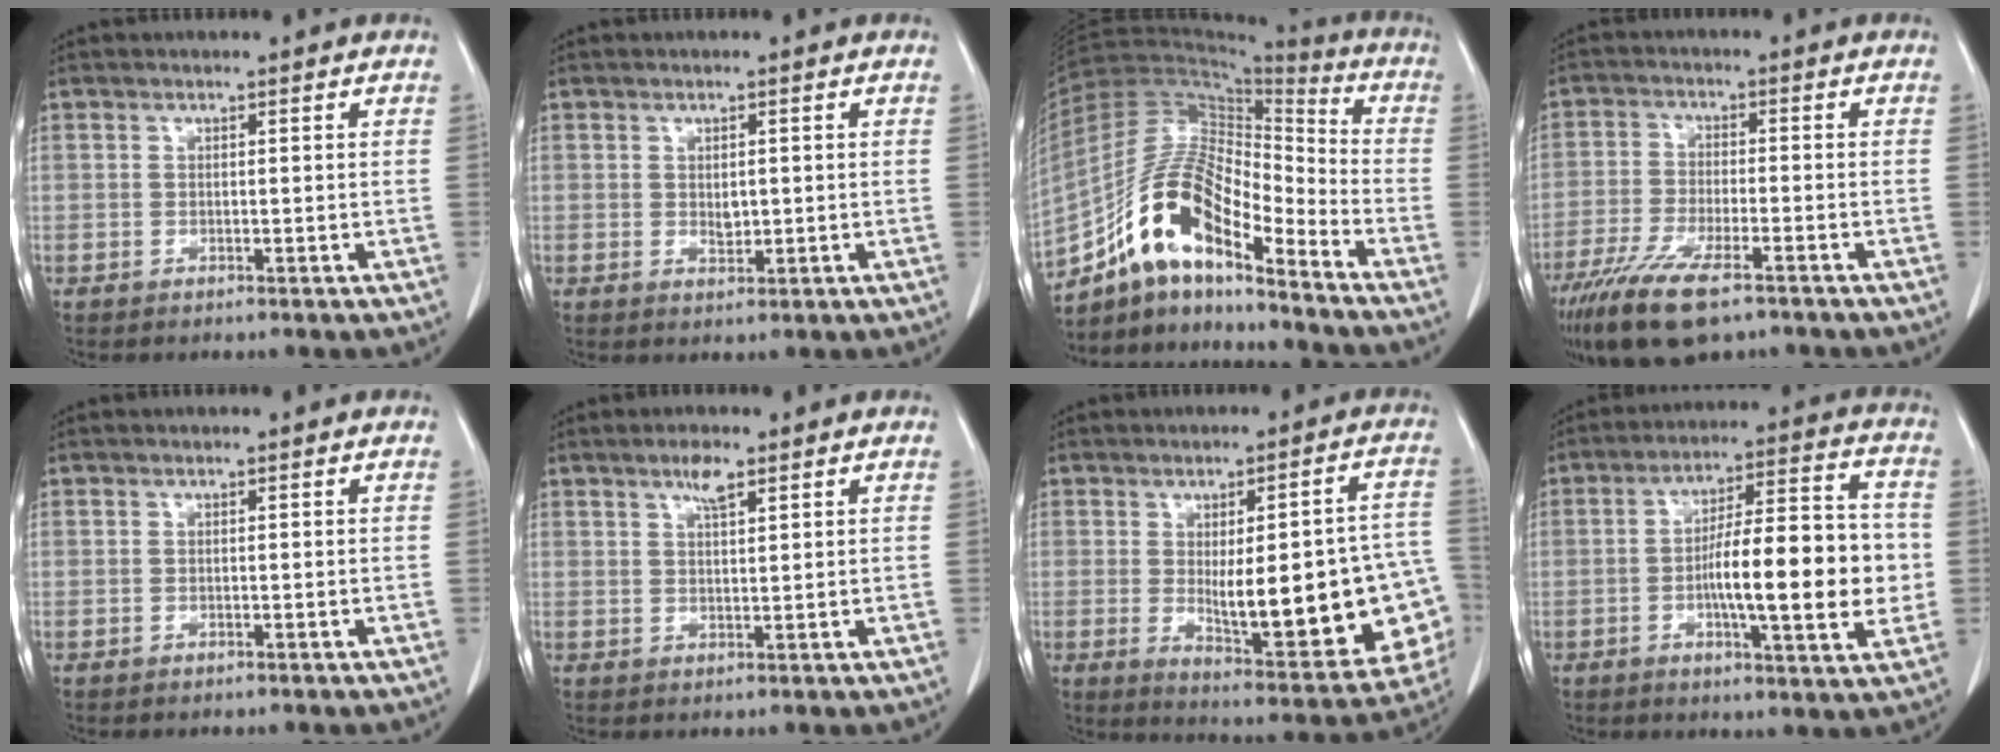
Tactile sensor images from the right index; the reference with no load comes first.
{"total": 1.9, "force": [0.2, 1.1, 1.5], "torque": [-0.024, -0.003, 0.009]}
{"total": 14.7, "force": [-10.4, 4.0, 9.6], "torque": [-0.185, 0.036, -0.185]}
{"total": 11.6, "force": [-7.9, 3.0, 7.9], "torque": [-0.146, -0.024, -0.135]}
{"total": 0.0}
{"total": 3.1, "force": [2.0, 0.7, 2.3], "torque": [-0.042, 0.003, 0.037]}
{"total": 22.7, "force": [-2.8, 5.9, 21.7], "torque": [-0.212, 0.015, -0.006]}
{"total": 16.3, "force": [-1.9, 3.1, 15.9], "torque": [-0.245, 0.018, -0.029]}